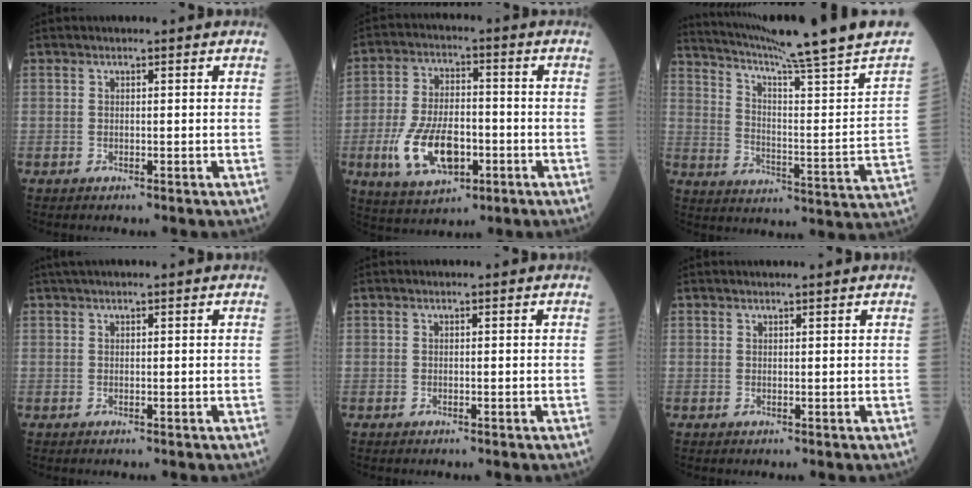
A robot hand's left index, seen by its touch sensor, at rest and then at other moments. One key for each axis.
{"total": 11.7, "fx": -3.8, "fy": 5.8, "fz": 9.4, "tx": -0.196, "ty": 0.000, "tz": -0.061}
{"total": 21.7, "fx": 18.2, "fy": -3.4, "fz": 11.3, "tx": -0.190, "ty": -0.075, "tz": 0.256}
{"total": 1.6, "fx": 1.2, "fy": -0.2, "fz": 1.0, "tx": -0.019, "ty": 0.021, "tz": 0.025}
{"total": 0.0}
{"total": 1.4, "fx": 1.3, "fy": -0.3, "fz": 0.4, "tx": -0.009, "ty": 0.005, "tz": 0.024}